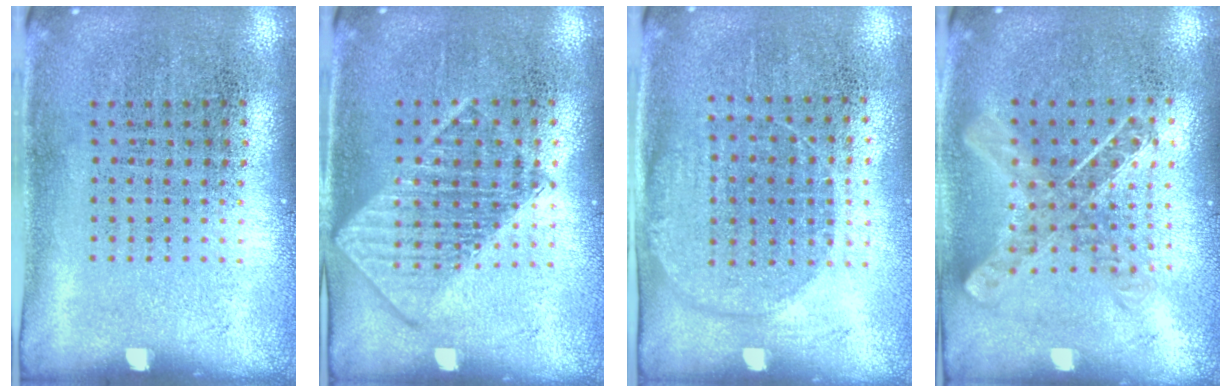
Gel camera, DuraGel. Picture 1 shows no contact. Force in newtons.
{"total": 1.4, "press": 1.4, "slide": 0.2}
{"total": 1.5, "press": 1.4, "slide": 0.8}
{"total": 0.8, "press": 0.8, "slide": 0.0}